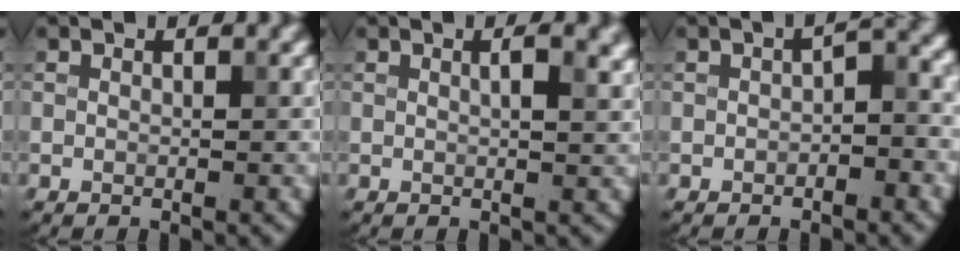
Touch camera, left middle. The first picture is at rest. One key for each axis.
{"total": 3.4, "fx": 1.2, "fy": 1.4, "fz": 2.9, "tx": -0.025, "ty": 0.011, "tz": 0.007}
{"total": 2.5, "fx": -0.7, "fy": 1.2, "fz": 2.1, "tx": -0.029, "ty": 0.005, "tz": -0.014}